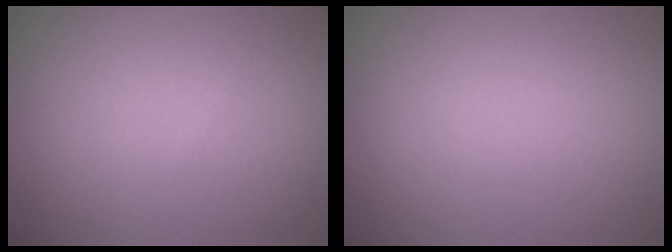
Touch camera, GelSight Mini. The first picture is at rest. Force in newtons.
{"total": 0.0}